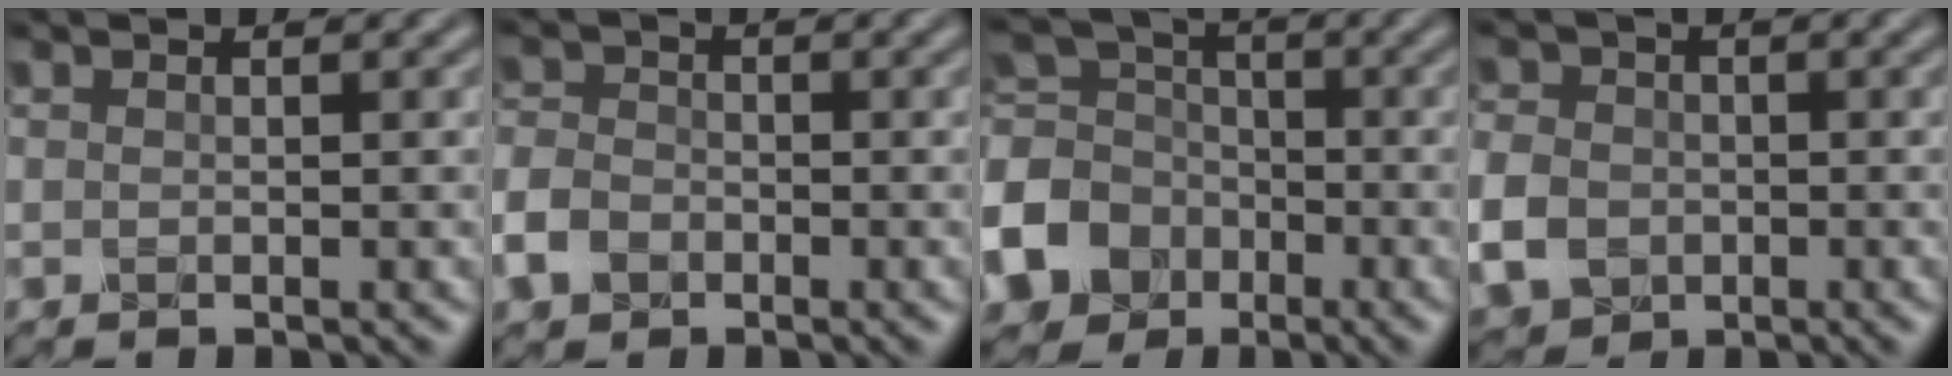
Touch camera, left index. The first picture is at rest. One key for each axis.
{"total": 3.4, "fx": -1.7, "fy": 2.5, "fz": 1.5, "tx": -0.037, "ty": -0.001, "tz": -0.044}
{"total": 10.0, "fx": -3.7, "fy": 8.5, "fz": 3.7, "tx": -0.118, "ty": -0.018, "tz": -0.091}
{"total": 5.1, "fx": -1.4, "fy": 4.3, "fz": 2.3, "tx": -0.063, "ty": -0.008, "tz": -0.036}